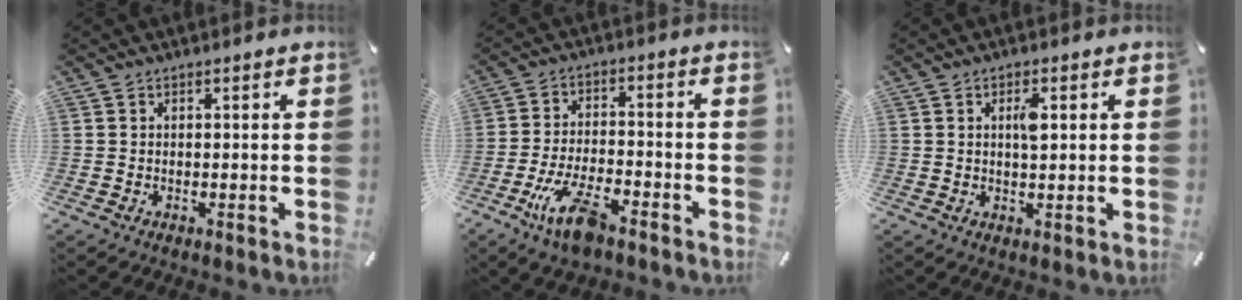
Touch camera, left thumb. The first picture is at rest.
{"total": 10.5, "force": [-6.3, 3.6, 7.5], "torque": [-0.157, 0.020, -0.116]}
{"total": 3.8, "force": [1.0, 1.2, 3.4], "torque": [-0.056, 0.001, 0.010]}